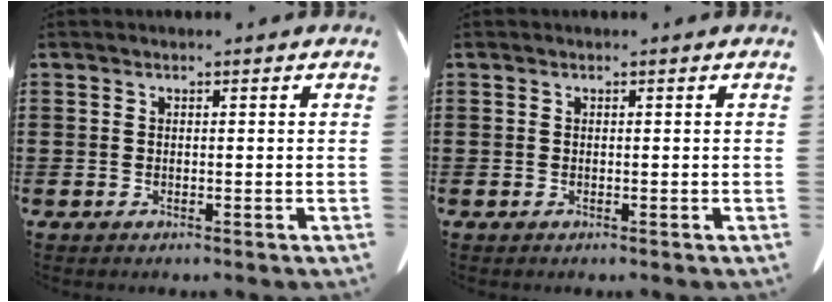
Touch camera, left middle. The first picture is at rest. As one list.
[{"total": 0.0}]